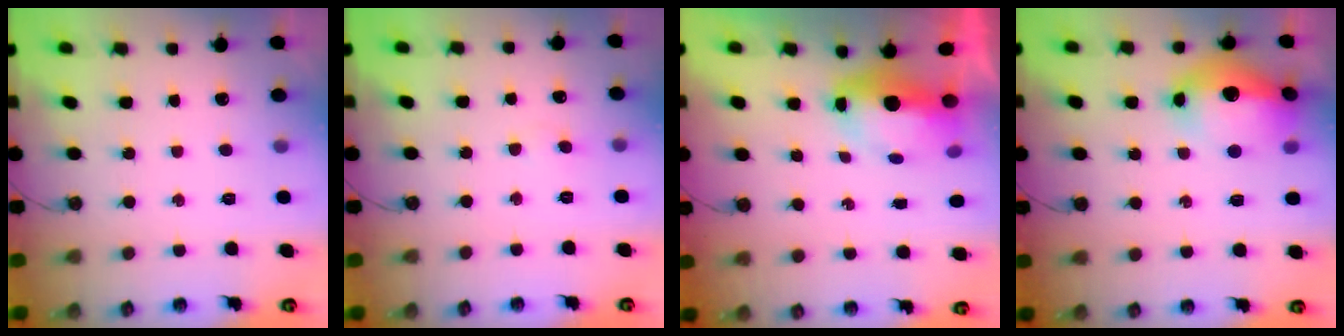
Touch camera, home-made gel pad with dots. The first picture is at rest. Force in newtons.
{"total": 3.5, "press": 3.4, "slide": 0.6}
{"total": 8.0, "press": 7.8, "slide": 1.5}
{"total": 21.9, "press": 19.7, "slide": 9.6}